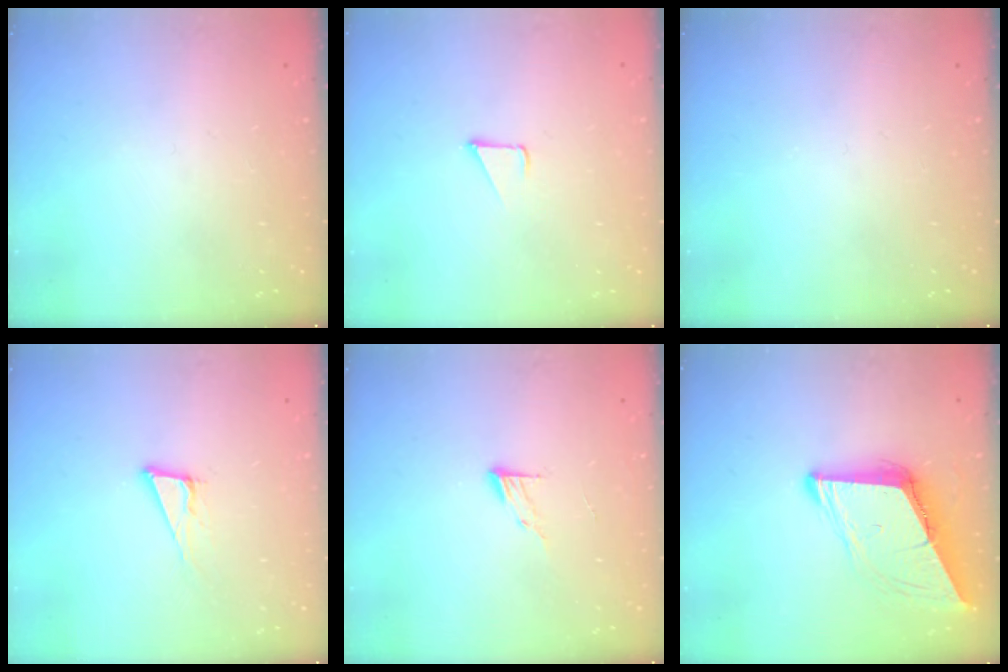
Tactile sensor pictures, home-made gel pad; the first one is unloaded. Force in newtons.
{"total": 2.3, "press": 2.3, "slide": 0.2}
{"total": 0.0}
{"total": 8.3, "press": 7.6, "slide": 3.4}
{"total": 4.6, "press": 4.5, "slide": 0.5}
{"total": 9.4, "press": 9.3, "slide": 1.1}